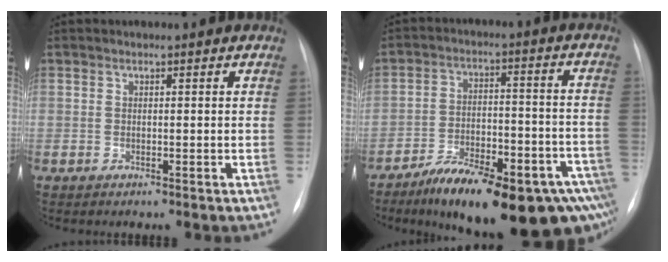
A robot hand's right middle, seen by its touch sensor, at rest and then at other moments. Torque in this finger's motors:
{"motor_torque": [1.09, -1.05, 0.88, 0.16]}